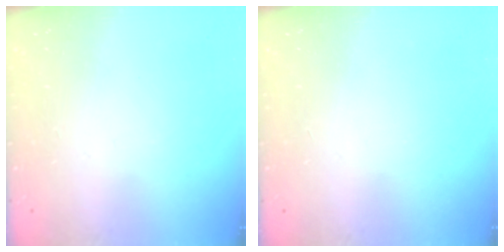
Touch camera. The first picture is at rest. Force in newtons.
{"total": 0.0}